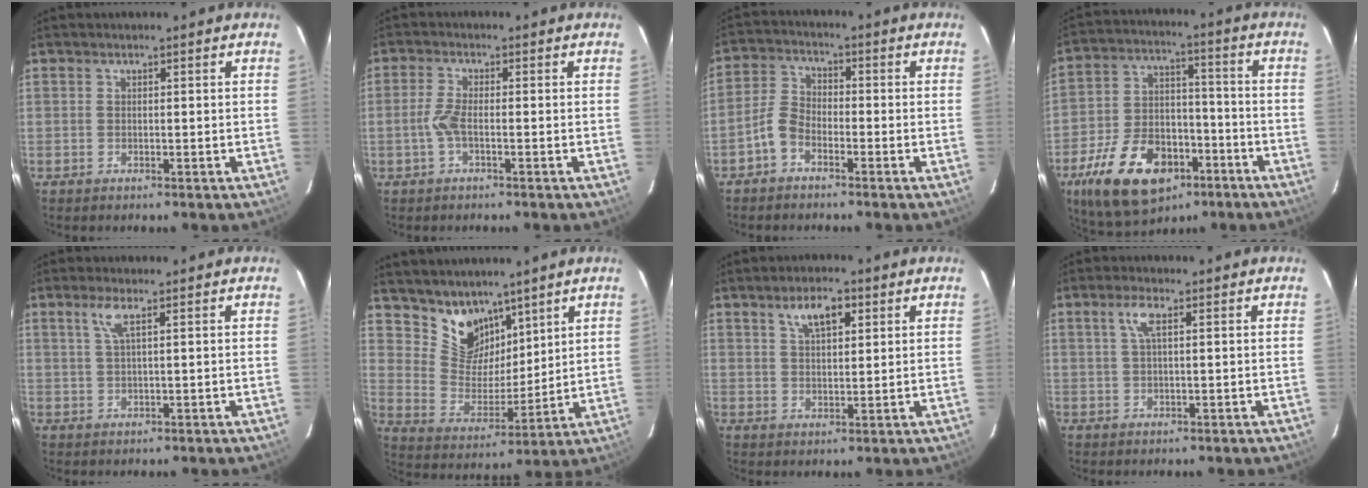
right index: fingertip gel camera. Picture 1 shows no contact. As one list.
[{"total": 3.1, "force": [-1.0, 0.6, 2.9], "torque": [-0.068, 0.003, -0.021]}, {"total": 4.7, "force": [-2.9, 2.5, 2.6], "torque": [-0.060, 0.017, -0.063]}, {"total": 19.8, "force": [-10.8, 11.6, 11.8], "torque": [-0.247, 0.005, -0.167]}, {"total": 2.9, "force": [1.4, 0.0, 2.5], "torque": [-0.052, 0.003, 0.030]}, {"total": 10.4, "force": [7.7, 6.2, 2.9], "torque": [-0.054, 0.002, 0.156]}, {"total": 5.8, "force": [3.0, 2.4, 4.3], "torque": [-0.075, 0.012, 0.055]}, {"total": 3.1, "force": [1.2, 0.6, 2.8], "torque": [-0.058, 0.007, 0.023]}]